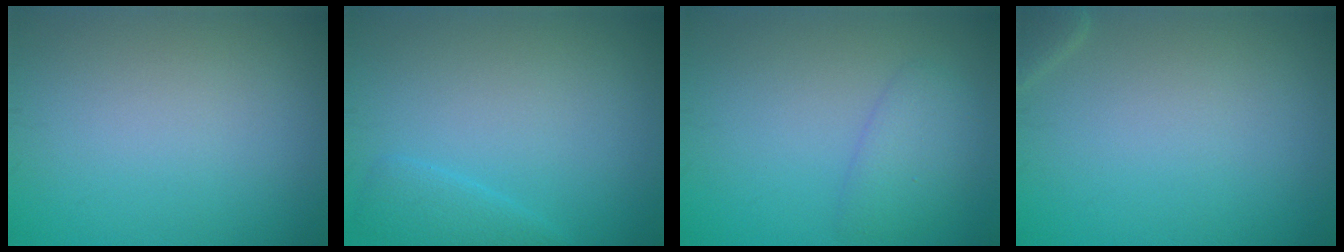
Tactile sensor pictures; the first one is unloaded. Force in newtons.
{"total": 1.7, "press": 1.7, "slide": 0.2}
{"total": 2.2, "press": 2.2, "slide": 0.1}
{"total": 1.1, "press": 1.1, "slide": 0.1}